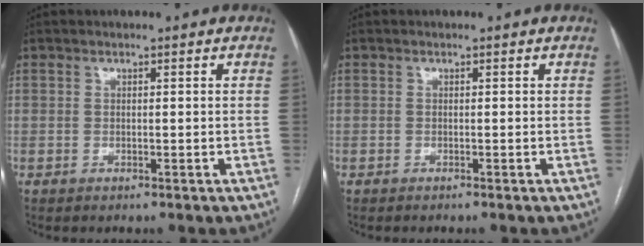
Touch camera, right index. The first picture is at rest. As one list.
[{"total": 0.0}]